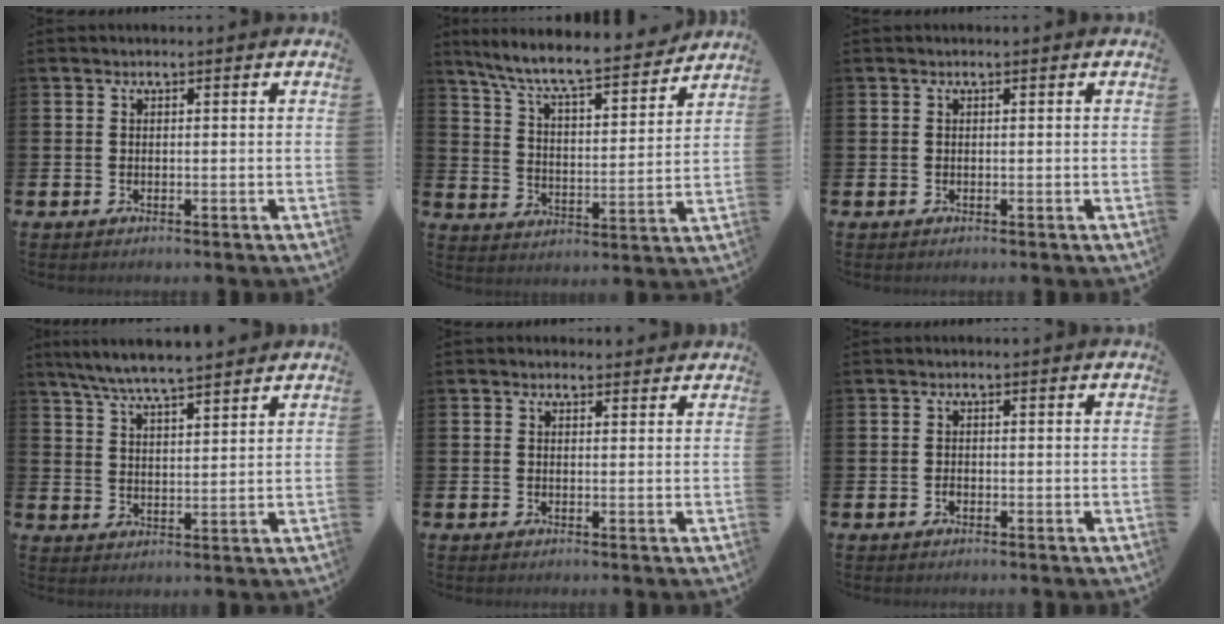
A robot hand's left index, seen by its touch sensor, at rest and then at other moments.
{"total": 8.5, "force": [7.9, 1.0, 3.2], "torque": [-0.091, -0.058, 0.131]}
{"total": 0.0}
{"total": 6.4, "force": [6.1, 0.2, 1.9], "torque": [-0.060, -0.024, 0.111]}
{"total": 1.0, "force": [0.9, 0.5, 0.1], "torque": [0.005, 0.003, 0.014]}
{"total": 0.8, "force": [-0.5, 0.5, 0.5], "torque": [-0.017, 0.004, -0.010]}